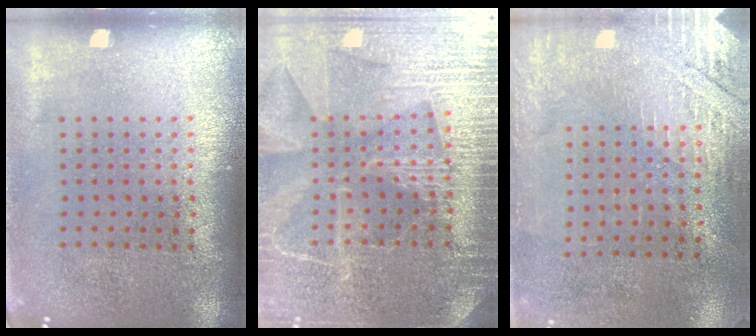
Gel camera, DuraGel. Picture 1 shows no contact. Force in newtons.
{"total": 4.1, "press": 3.9, "slide": 1.4}
{"total": 2.8, "press": 2.4, "slide": 1.4}